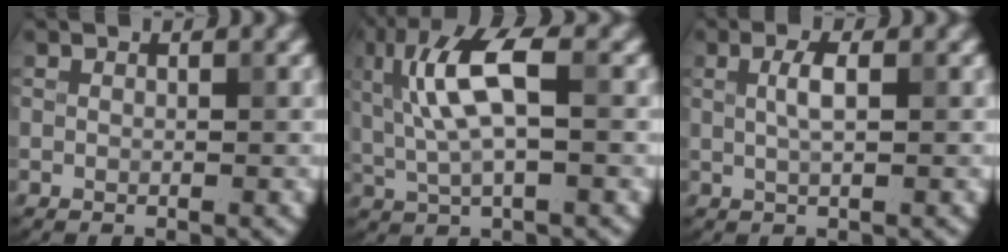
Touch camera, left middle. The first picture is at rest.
{"total": 7.1, "force": [1.4, 2.4, 6.6], "torque": [-0.140, 0.009, 0.022]}
{"total": 1.9, "force": [0.4, 0.5, 1.8], "torque": [-0.035, 0.005, 0.007]}